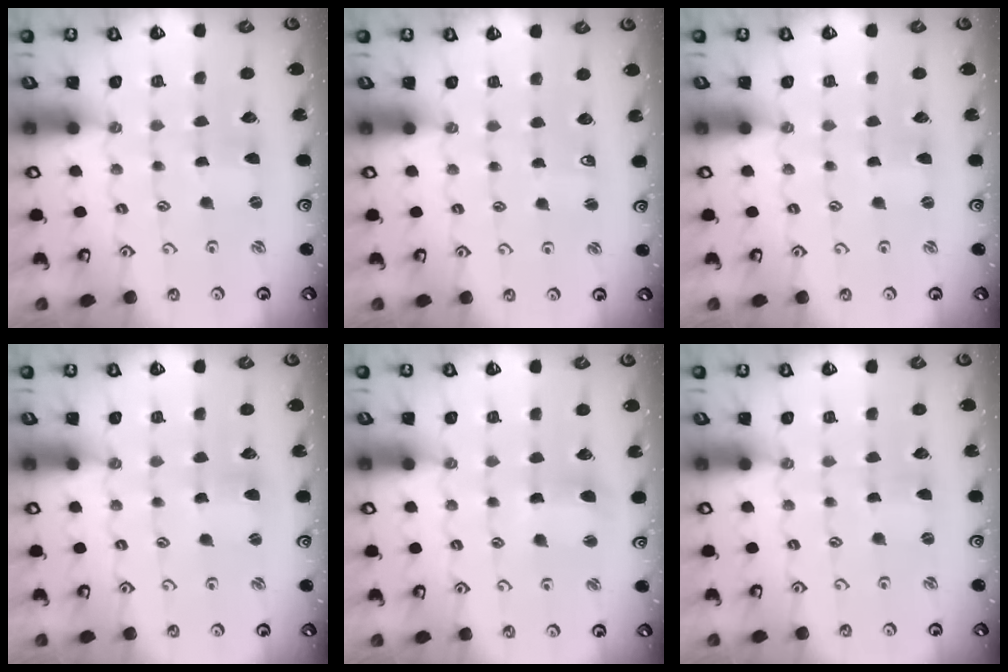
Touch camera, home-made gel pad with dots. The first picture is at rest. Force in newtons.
{"total": 2.4, "press": 2.4, "slide": 0.3}
{"total": 0.0}
{"total": 1.8, "press": 1.8, "slide": 0.2}
{"total": 5.5, "press": 5.4, "slide": 0.8}
{"total": 0.0}